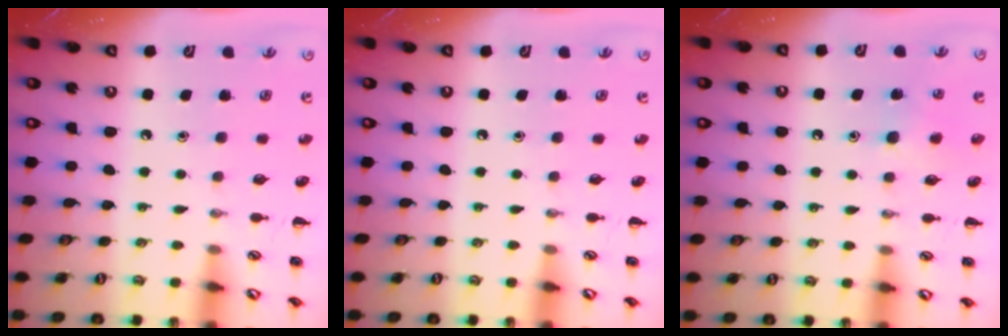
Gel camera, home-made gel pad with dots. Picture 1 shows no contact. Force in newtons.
{"total": 0.0}
{"total": 7.6, "press": 7.4, "slide": 1.7}